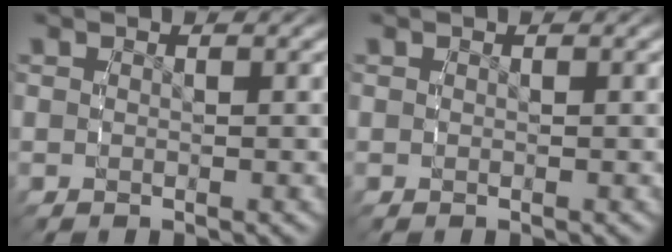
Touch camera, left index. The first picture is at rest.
{"total": 0.0}